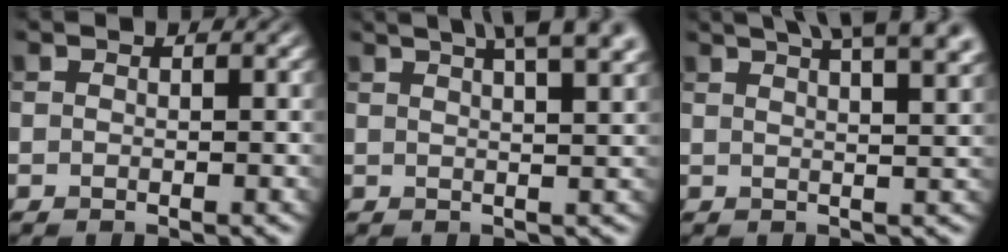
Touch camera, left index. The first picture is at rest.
{"total": 9.6, "force": [5.8, 3.5, 6.8], "torque": [-0.052, 0.050, 0.048]}
{"total": 11.6, "force": [7.2, 4.3, 7.9], "torque": [-0.064, 0.054, 0.065]}